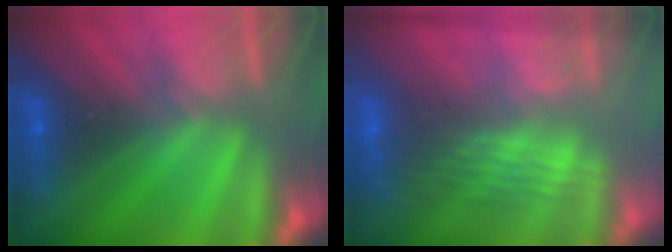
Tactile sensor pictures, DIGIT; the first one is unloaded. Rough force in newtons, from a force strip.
{"total": 2.8}